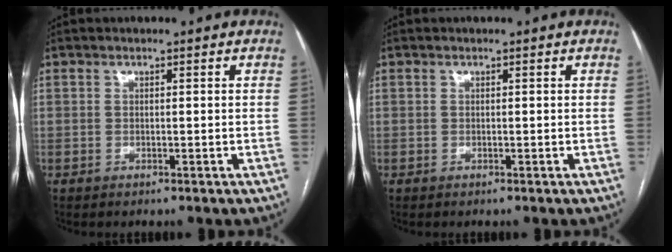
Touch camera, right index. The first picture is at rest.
{"total": 0.0}